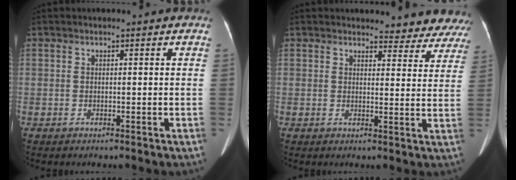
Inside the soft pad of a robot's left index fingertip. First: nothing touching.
{"total": 9.7, "force": [9.3, 2.6, 0.3], "torque": [0.037, -0.030, 0.070]}